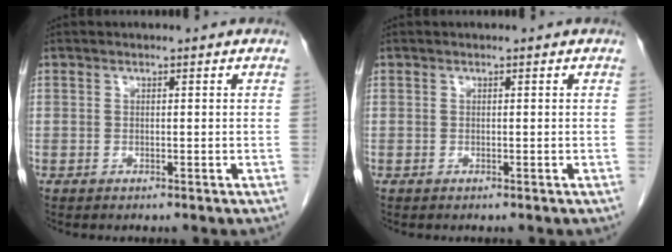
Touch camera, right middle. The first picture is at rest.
{"total": 0.0}